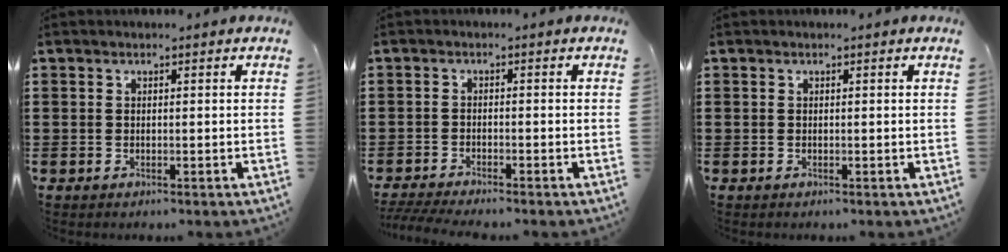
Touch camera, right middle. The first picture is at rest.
{"total": 2.8, "force": [-2.7, 0.0, 0.8], "torque": [-0.030, -0.008, -0.059]}
{"total": 0.0}